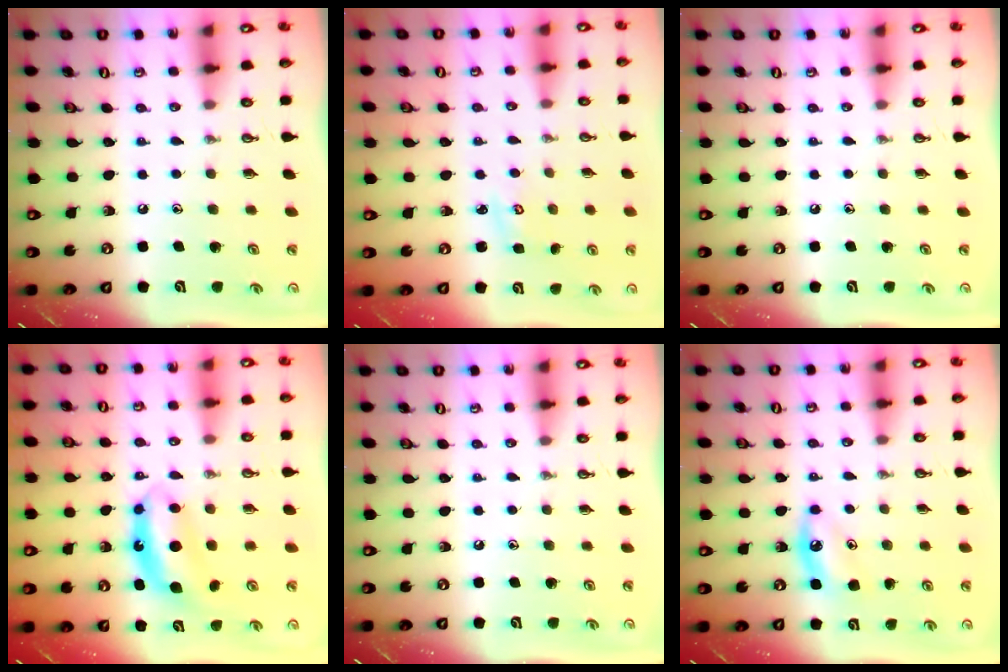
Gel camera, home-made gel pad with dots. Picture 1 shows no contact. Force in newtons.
{"total": 2.7, "press": 2.7, "slide": 0.3}
{"total": 0.0}
{"total": 7.5, "press": 7.5, "slide": 0.1}
{"total": 0.0}
{"total": 6.0, "press": 5.9, "slide": 0.8}